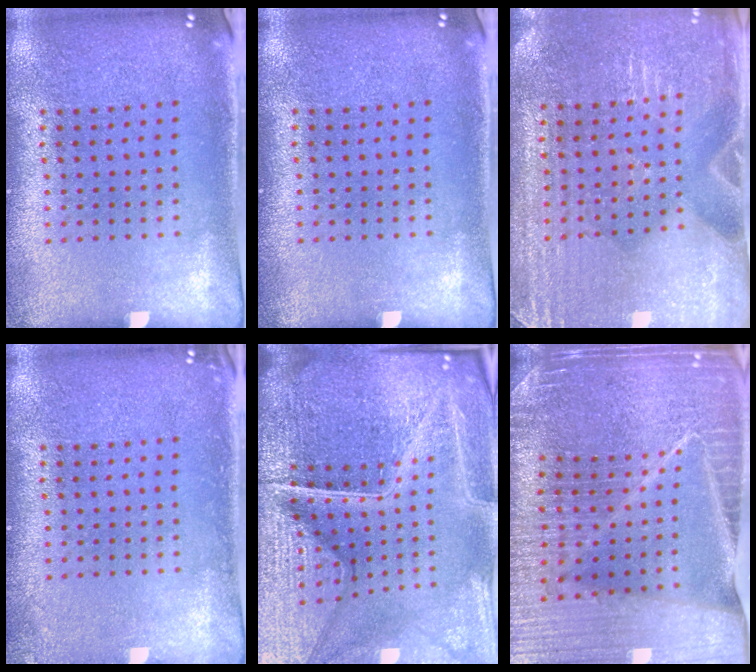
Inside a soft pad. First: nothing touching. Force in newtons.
{"total": 0.0}
{"total": 3.1, "press": 3.1, "slide": 0.1}
{"total": 1.1, "press": 1.1, "slide": 0.1}
{"total": 6.9, "press": 6.1, "slide": 3.4}
{"total": 4.5, "press": 4.3, "slide": 1.6}